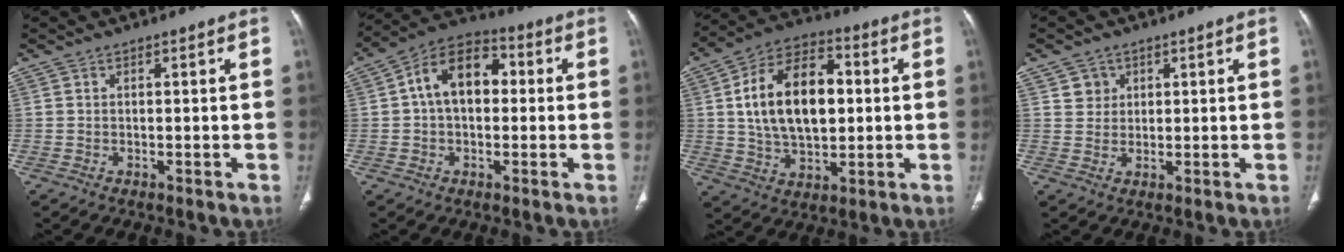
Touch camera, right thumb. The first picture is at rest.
{"total": 12.2, "force": [1.3, 8.0, 9.1], "torque": [-0.131, 0.033, 0.008]}
{"total": 18.6, "force": [2.2, 11.0, 14.8], "torque": [-0.233, 0.015, 0.035]}
{"total": 3.1, "force": [1.4, 2.7, 0.4], "torque": [0.010, -0.008, 0.023]}